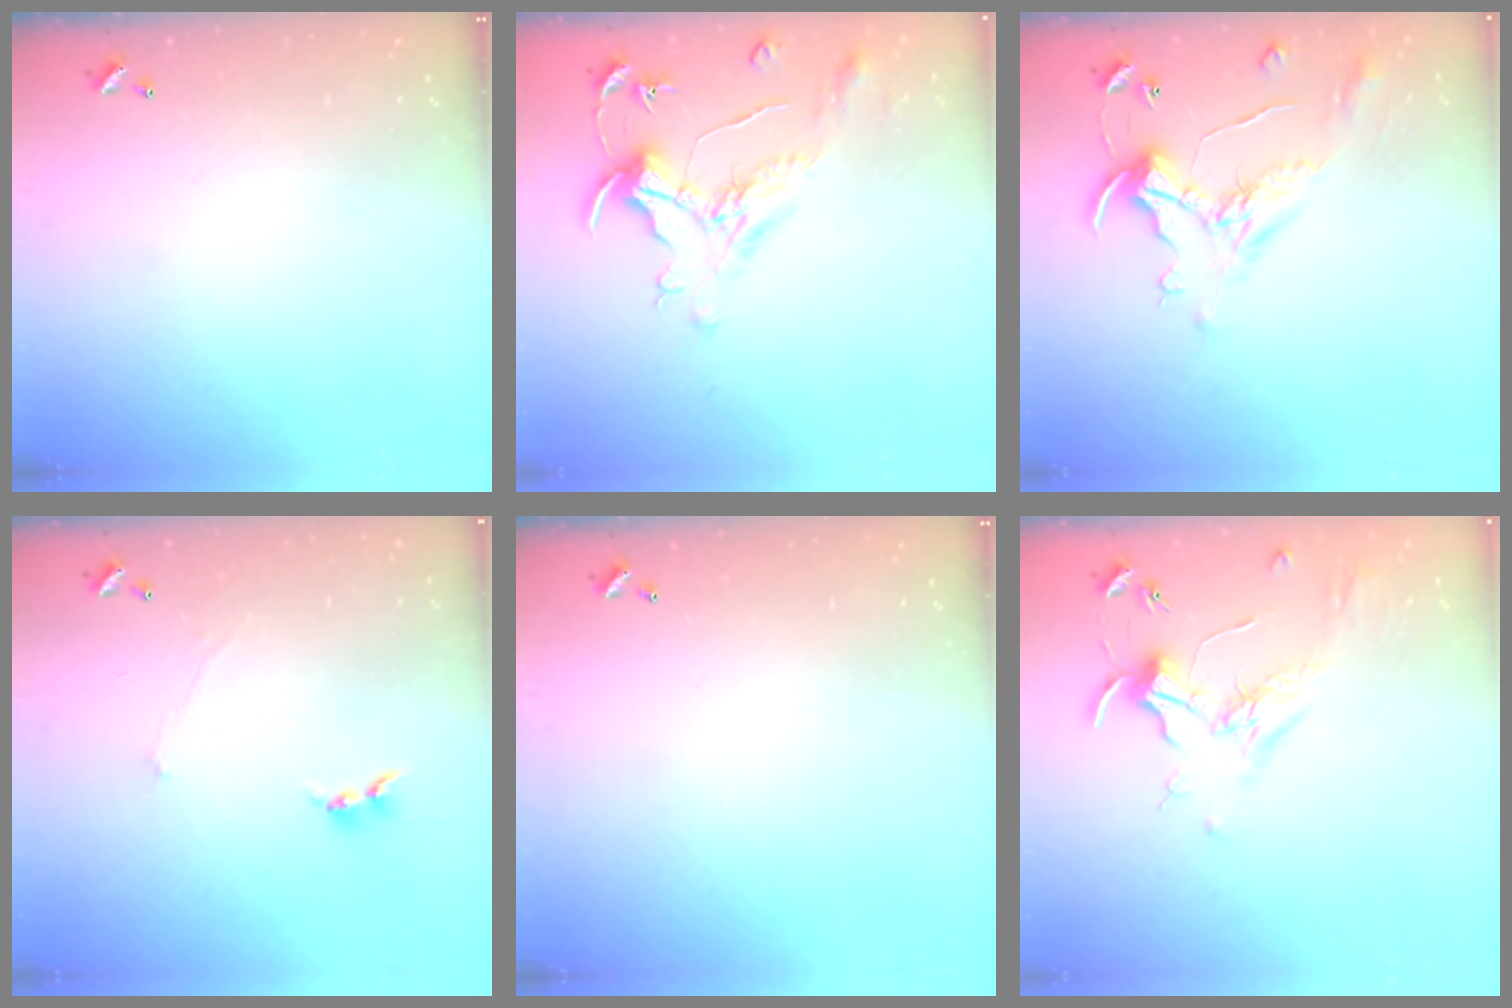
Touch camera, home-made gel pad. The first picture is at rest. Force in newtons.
{"total": 1.6, "press": 1.4, "slide": 0.7}
{"total": 1.1, "press": 0.8, "slide": 0.9}
{"total": 1.0, "press": 0.8, "slide": 0.6}
{"total": 0.0}
{"total": 1.8, "press": 1.6, "slide": 0.7}